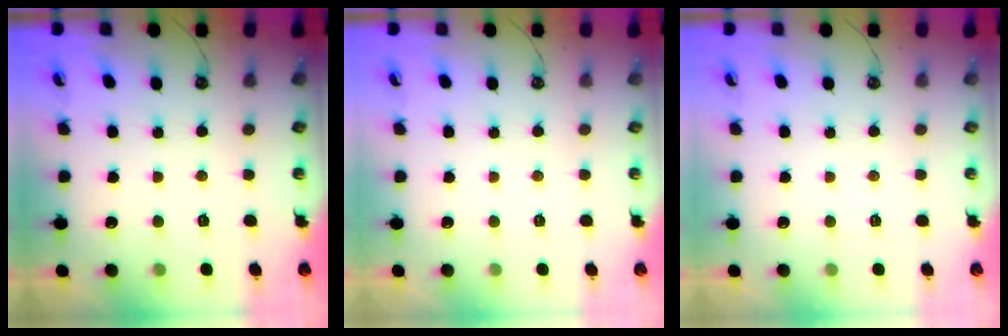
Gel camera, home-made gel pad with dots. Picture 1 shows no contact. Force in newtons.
{"total": 0.0}
{"total": 0.0}